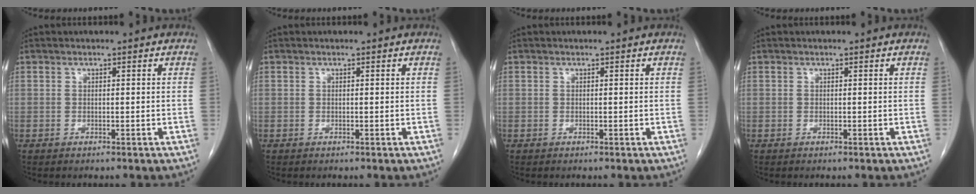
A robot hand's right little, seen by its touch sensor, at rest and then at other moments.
{"total": 0.0}
{"total": 0.0}
{"total": 0.0}